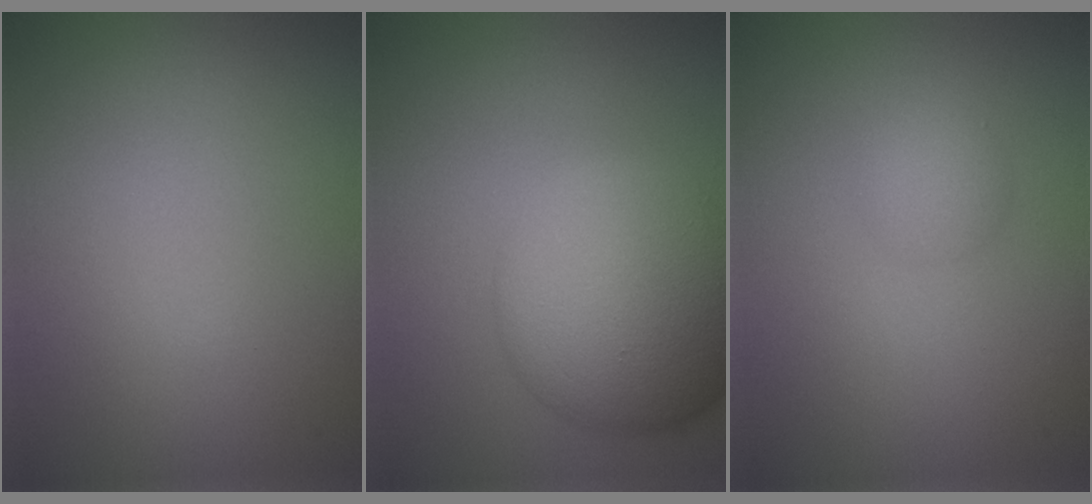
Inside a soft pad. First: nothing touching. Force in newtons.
{"total": 10.9, "press": 10.9, "slide": 0.2}
{"total": 1.7, "press": 1.7, "slide": 0.0}